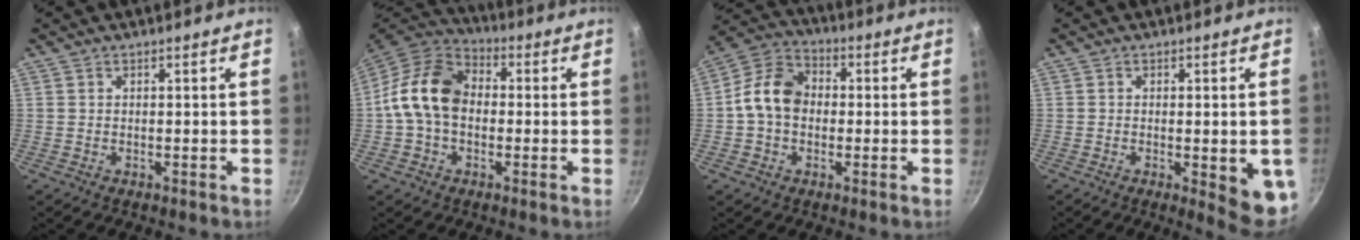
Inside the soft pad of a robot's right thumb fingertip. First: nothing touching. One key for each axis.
{"total": 13.4, "fx": -0.2, "fy": 9.8, "fz": 9.0, "tx": -0.135, "ty": 0.032, "tz": -0.023}
{"total": 10.3, "fx": -0.3, "fy": 7.9, "fz": 6.5, "tx": -0.088, "ty": 0.027, "tz": -0.027}
{"total": 8.5, "fx": -1.7, "fy": 2.2, "fz": 8.0, "tx": -0.083, "ty": -0.007, "tz": -0.016}